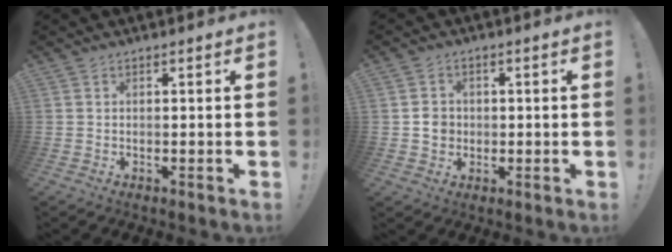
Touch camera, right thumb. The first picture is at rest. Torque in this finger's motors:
{"motor_torque": [-0.14, 0.21, 0.04, 0.01, 0.06]}